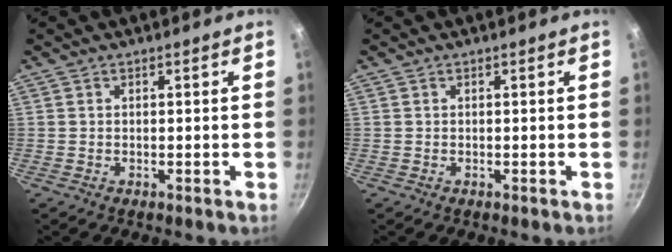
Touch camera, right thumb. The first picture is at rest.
{"total": 0.0}